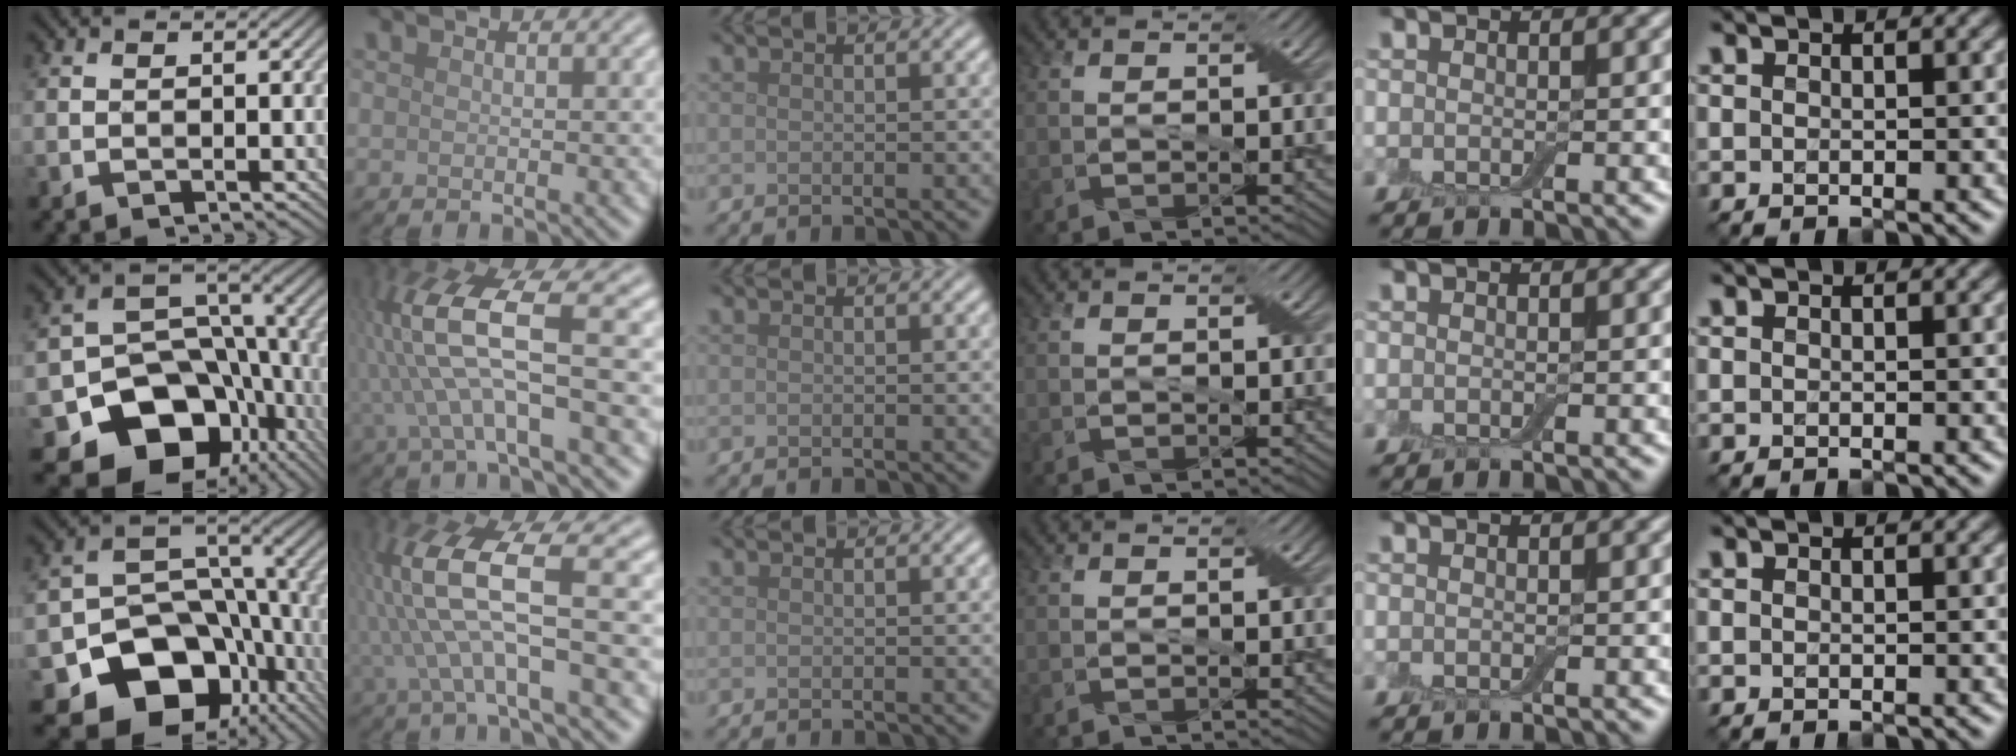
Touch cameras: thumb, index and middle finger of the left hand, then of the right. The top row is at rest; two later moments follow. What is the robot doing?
{"motion": "fold", "object": "bandage"}